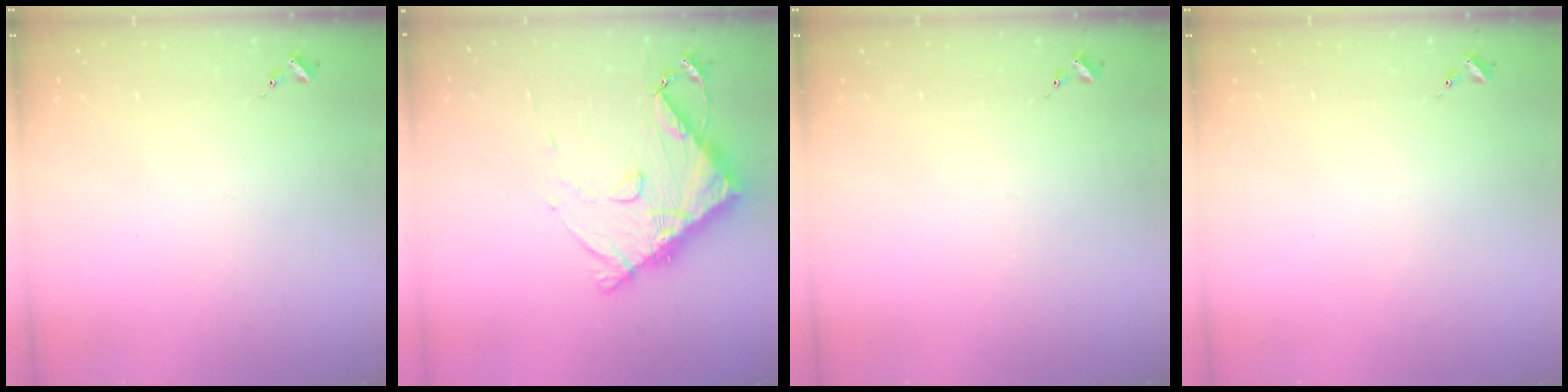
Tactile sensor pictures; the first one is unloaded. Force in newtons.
{"total": 13.5, "press": 13.4, "slide": 1.5}
{"total": 0.0}
{"total": 0.0}